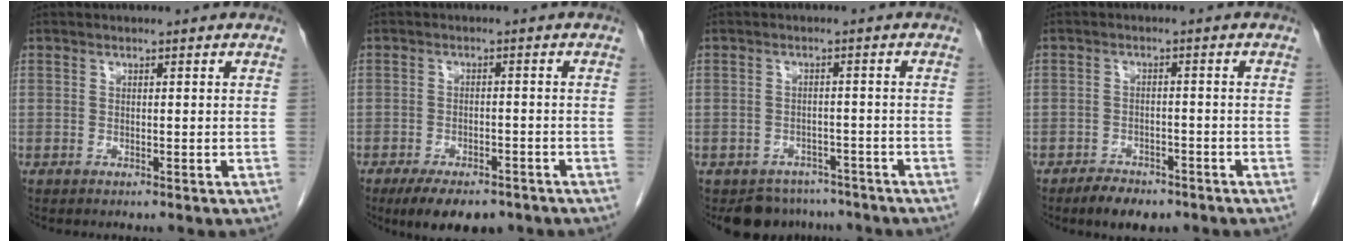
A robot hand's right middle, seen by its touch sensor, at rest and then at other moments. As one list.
[{"total": 8.7, "force": [-6.5, 3.5, 4.7], "torque": [-0.065, -0.003, -0.095]}, {"total": 6.1, "force": [-5.2, 3.1, -0.1], "torque": [0.016, 0.012, -0.069]}, {"total": 4.6, "force": [-3.6, 2.1, 1.9], "torque": [-0.031, 0.001, -0.052]}]